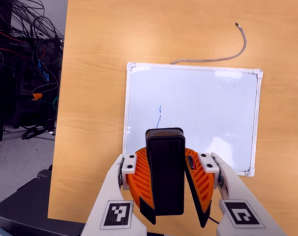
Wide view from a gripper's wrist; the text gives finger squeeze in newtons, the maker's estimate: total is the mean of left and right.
{"total": 11.0, "left": 10.6, "right": 11.4}